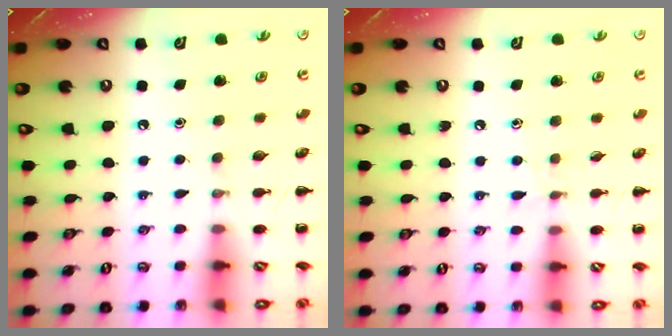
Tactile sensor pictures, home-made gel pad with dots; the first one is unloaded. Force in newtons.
{"total": 2.9, "press": 2.6, "slide": 1.2}